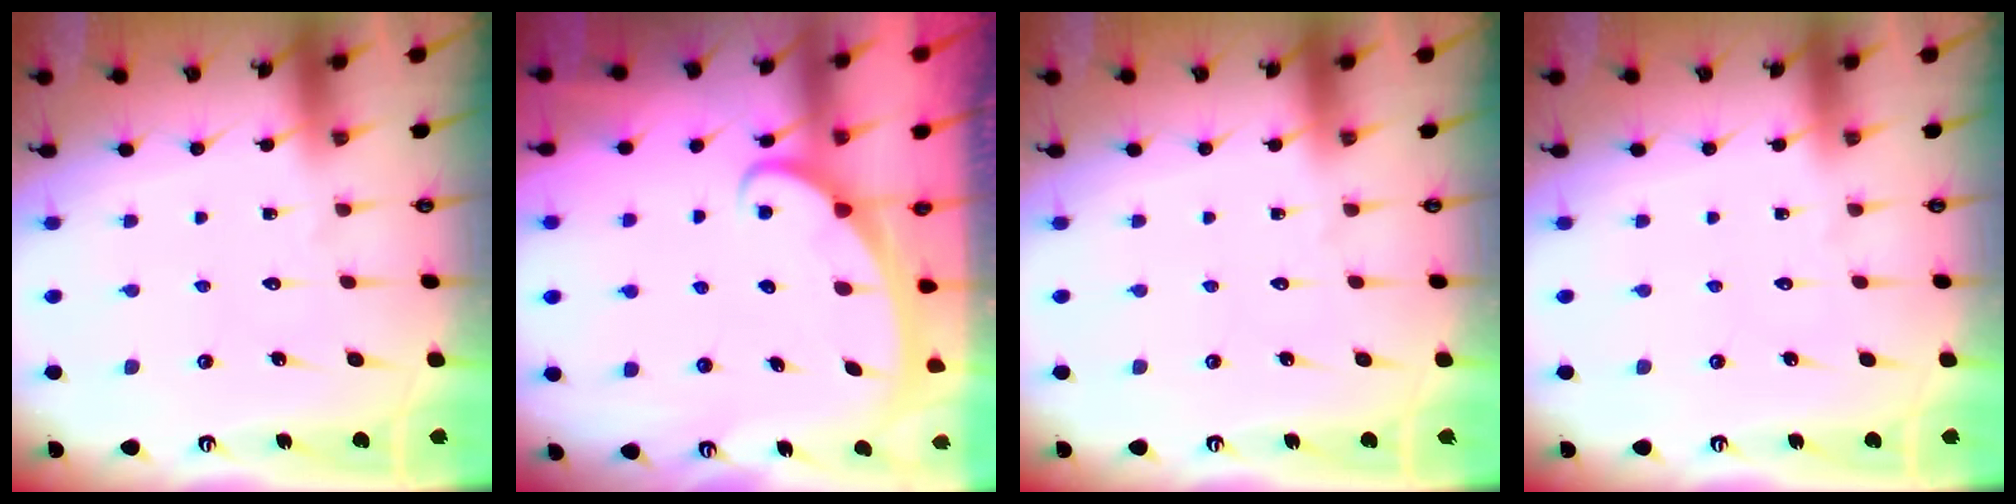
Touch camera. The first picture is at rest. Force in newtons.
{"total": 2.5, "press": 2.5, "slide": 0.4}
{"total": 0.0}
{"total": 0.0}